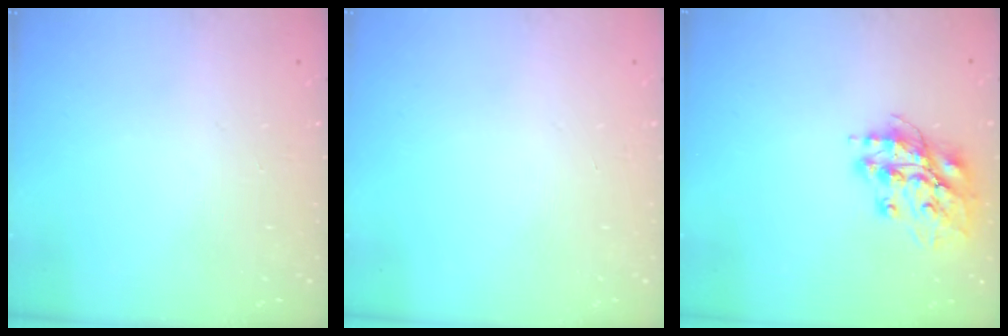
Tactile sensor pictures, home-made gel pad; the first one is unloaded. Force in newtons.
{"total": 0.0}
{"total": 13.9, "press": 13.7, "slide": 2.0}